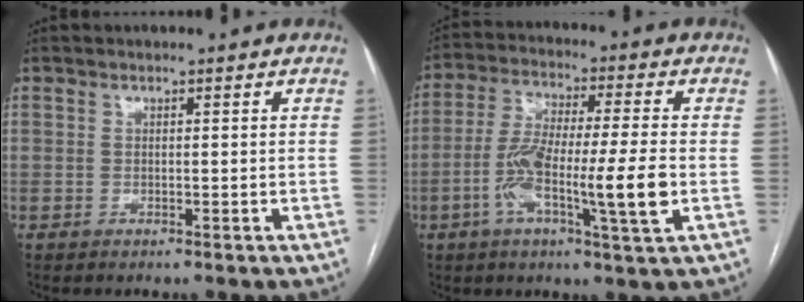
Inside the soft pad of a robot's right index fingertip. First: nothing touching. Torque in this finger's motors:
{"motor_torque": [1.32, 0.34, 0.46, 0.21]}